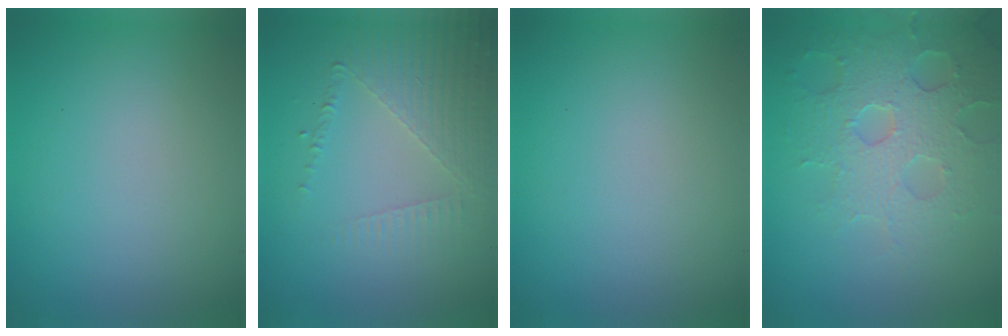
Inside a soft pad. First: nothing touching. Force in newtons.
{"total": 5.1, "press": 3.1, "slide": 4.0}
{"total": 0.0}
{"total": 5.3, "press": 4.7, "slide": 2.5}